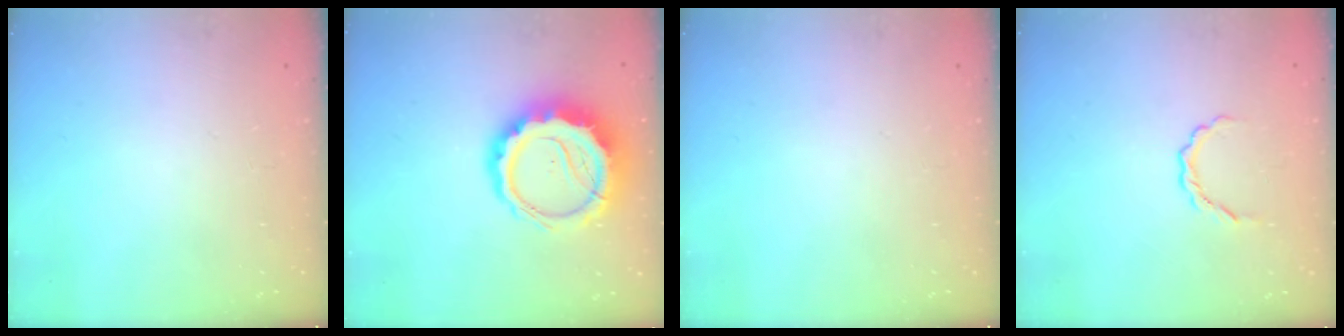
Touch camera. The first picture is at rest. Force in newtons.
{"total": 13.6, "press": 13.2, "slide": 3.3}
{"total": 0.0}
{"total": 4.0, "press": 3.9, "slide": 0.8}